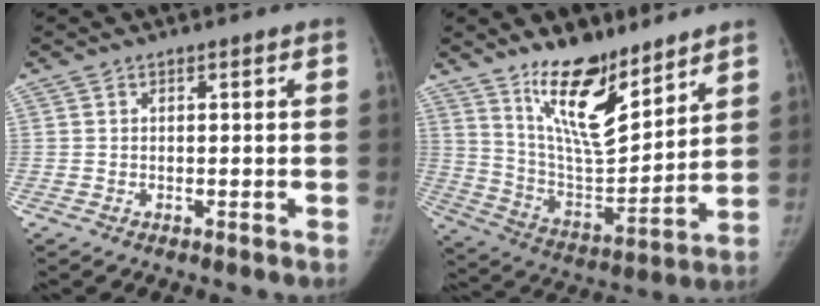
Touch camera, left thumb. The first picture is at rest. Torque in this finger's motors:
{"motor_torque": [0.91, -0.25, 1.61, -1.16, 0.41]}